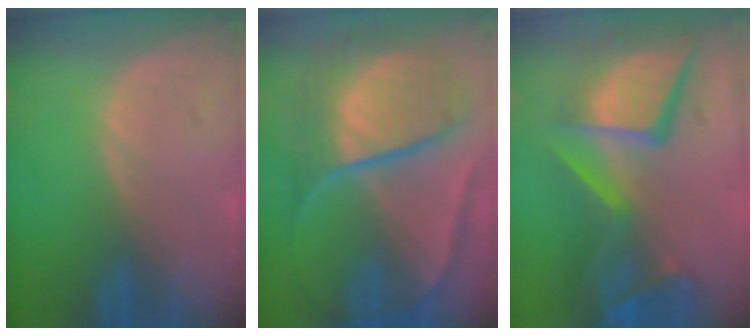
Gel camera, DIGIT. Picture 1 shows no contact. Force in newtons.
{"total": 10.8, "press": 10.8, "slide": 1.1}
{"total": 13.7, "press": 11.2, "slide": 7.9}